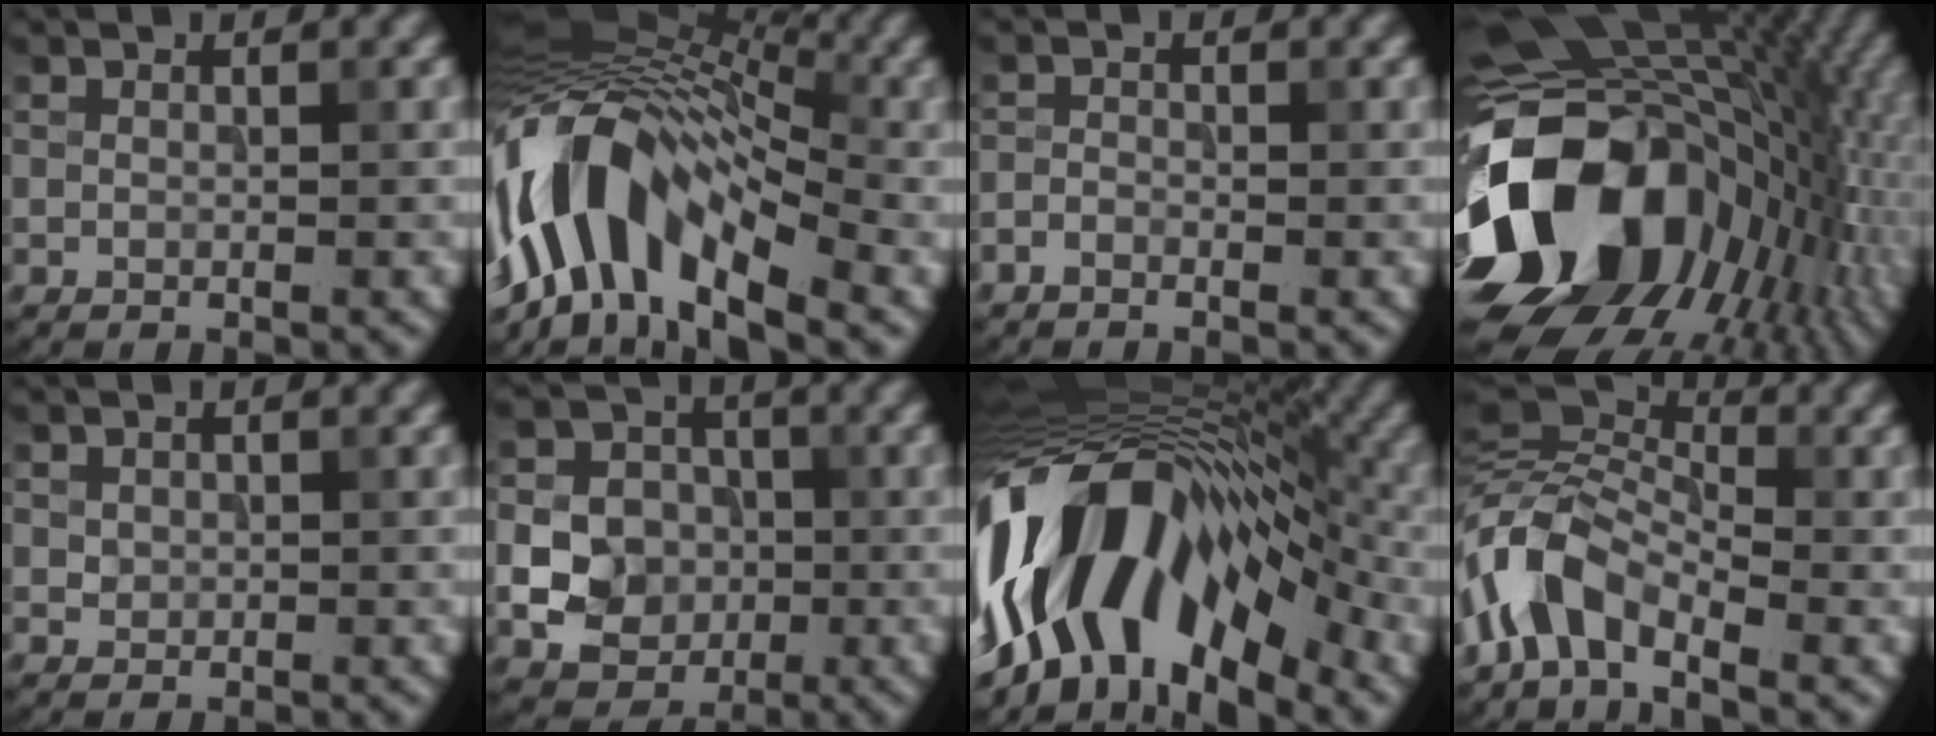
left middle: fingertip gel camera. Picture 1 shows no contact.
{"total": 12.5, "force": [-4.1, 6.4, 9.9], "torque": [-0.175, 0.027, -0.089]}
{"total": 0.9, "force": [-0.8, 0.3, 0.2], "torque": [-0.003, 0.002, -0.020]}
{"total": 17.4, "force": [-3.6, 12.4, 11.7], "torque": [-0.216, -0.002, -0.069]}
{"total": 0.7, "force": [0.2, 0.7, 0.3], "torque": [-0.004, -0.004, 0.006]}
{"total": 8.7, "force": [-1.5, 8.1, 2.9], "torque": [-0.062, 0.009, -0.049]}
{"total": 16.7, "force": [-4.4, 8.8, 13.5], "torque": [-0.215, 0.022, -0.092]}
{"total": 7.0, "force": [-3.1, 3.7, 5.1], "torque": [-0.109, 0.012, -0.084]}